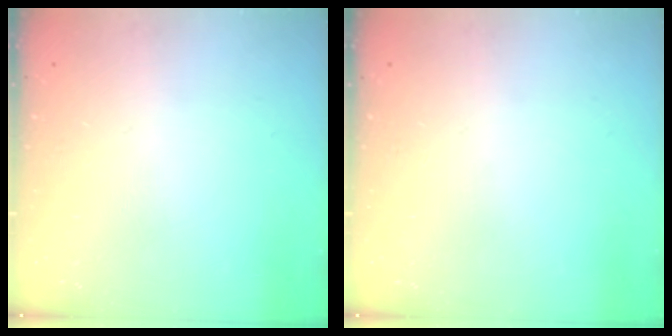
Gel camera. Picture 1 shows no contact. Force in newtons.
{"total": 0.0}